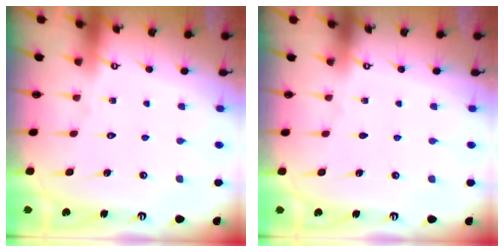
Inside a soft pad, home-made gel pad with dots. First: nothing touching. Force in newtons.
{"total": 0.0}